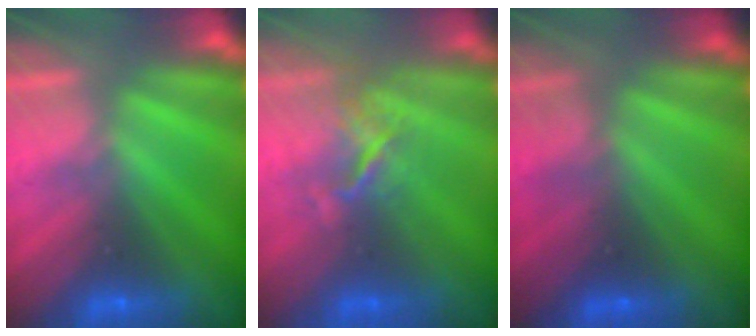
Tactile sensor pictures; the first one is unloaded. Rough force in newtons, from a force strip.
{"total": 3.5}
{"total": 2.6}